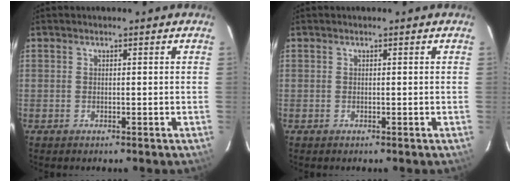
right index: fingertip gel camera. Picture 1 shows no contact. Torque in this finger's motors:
{"motor_torque": [0.00, 0.00, 0.00, 0.00]}